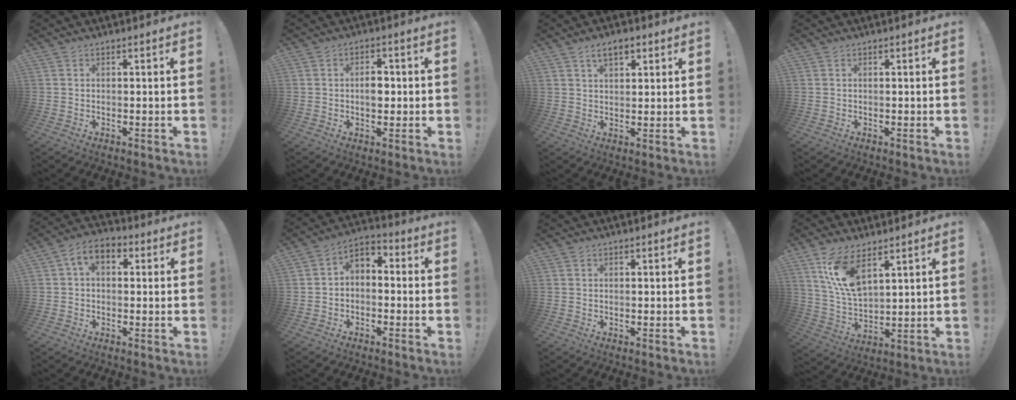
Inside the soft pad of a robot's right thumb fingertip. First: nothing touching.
{"total": 5.5, "force": [-0.1, 4.2, 3.6], "torque": [-0.056, 0.005, -0.007]}
{"total": 5.4, "force": [2.8, 3.0, 3.5], "torque": [-0.050, -0.003, 0.050]}
{"total": 0.0}
{"total": 6.4, "force": [1.5, 4.2, 4.6], "torque": [-0.089, 0.008, 0.034]}
{"total": 4.9, "force": [-2.6, 3.7, 1.9], "torque": [-0.034, 0.021, -0.047]}
{"total": 0.0}
{"total": 12.5, "force": [7.8, 5.4, 8.2], "torque": [-0.171, -0.039, 0.143]}